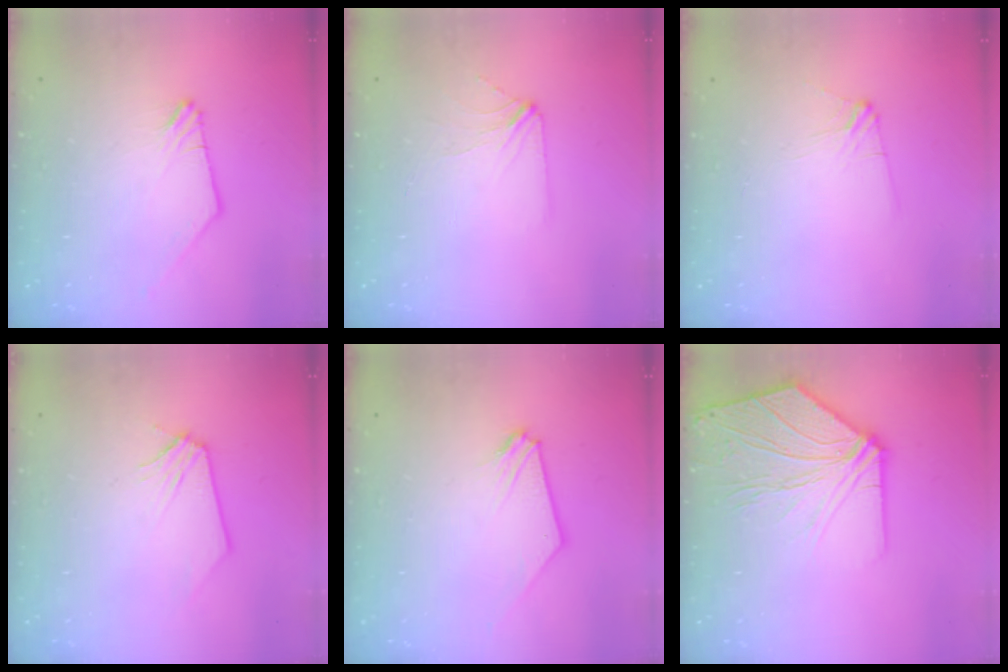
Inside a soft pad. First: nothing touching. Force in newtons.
{"total": 2.8, "press": 2.8, "slide": 0.4}
{"total": 3.9, "press": 3.9, "slide": 0.6}
{"total": 0.0}
{"total": 0.6, "press": 0.6, "slide": 0.1}
{"total": 11.4, "press": 11.3, "slide": 1.4}